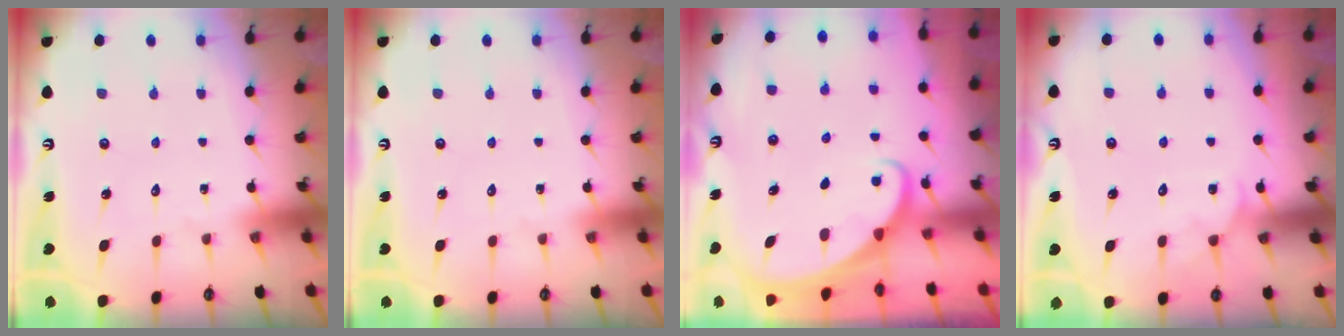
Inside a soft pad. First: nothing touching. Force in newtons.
{"total": 0.0}
{"total": 1.9, "press": 1.9, "slide": 0.1}
{"total": 3.8, "press": 3.8, "slide": 0.3}